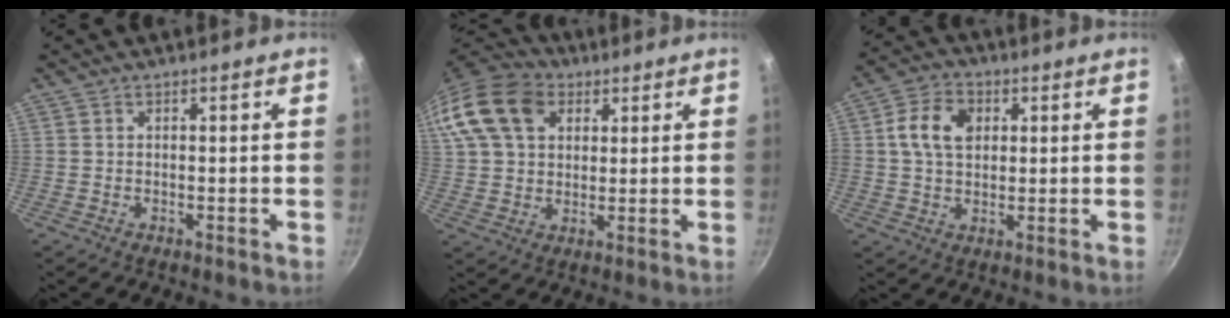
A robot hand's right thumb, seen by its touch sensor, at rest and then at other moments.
{"total": 18.9, "force": [7.1, 13.6, 11.0], "torque": [-0.227, 0.023, 0.121]}
{"total": 8.5, "force": [1.9, 6.1, 5.5], "torque": [-0.087, 0.008, 0.026]}